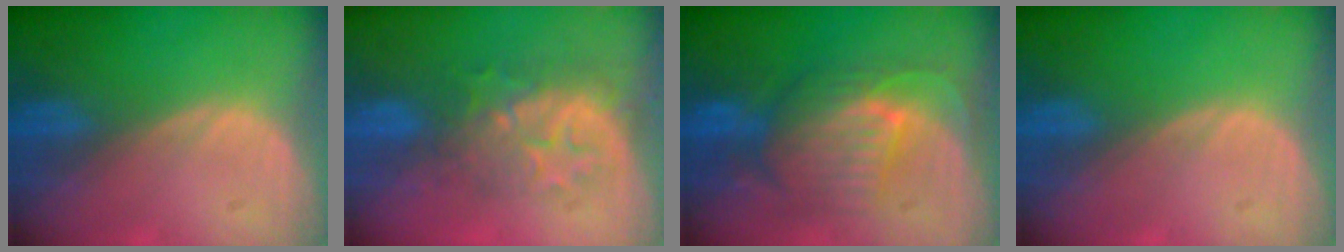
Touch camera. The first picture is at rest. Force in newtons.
{"total": 8.0, "press": 7.4, "slide": 3.1}
{"total": 9.3, "press": 8.7, "slide": 3.3}
{"total": 0.0}